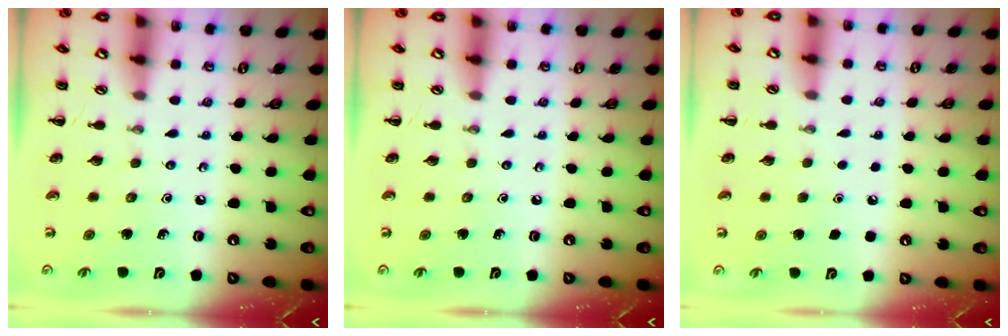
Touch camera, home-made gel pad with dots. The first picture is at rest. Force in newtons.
{"total": 0.0}
{"total": 1.6, "press": 1.6, "slide": 0.1}